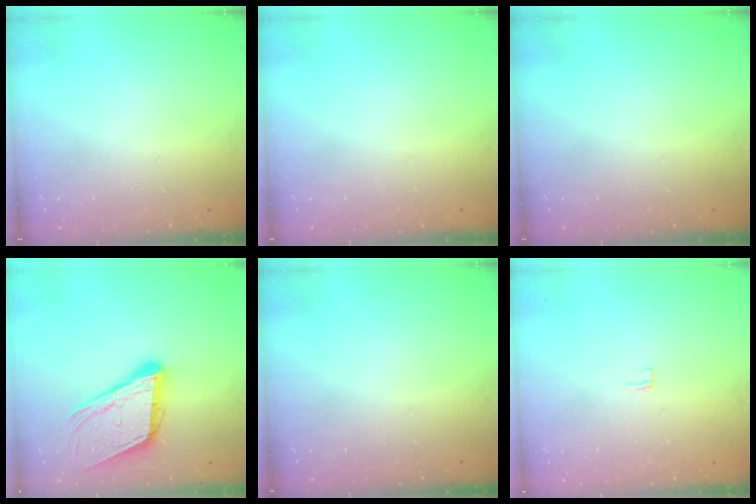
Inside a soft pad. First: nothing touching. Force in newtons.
{"total": 0.0}
{"total": 0.0}
{"total": 16.0, "press": 15.6, "slide": 3.7}
{"total": 0.0}
{"total": 2.0, "press": 2.0, "slide": 0.2}